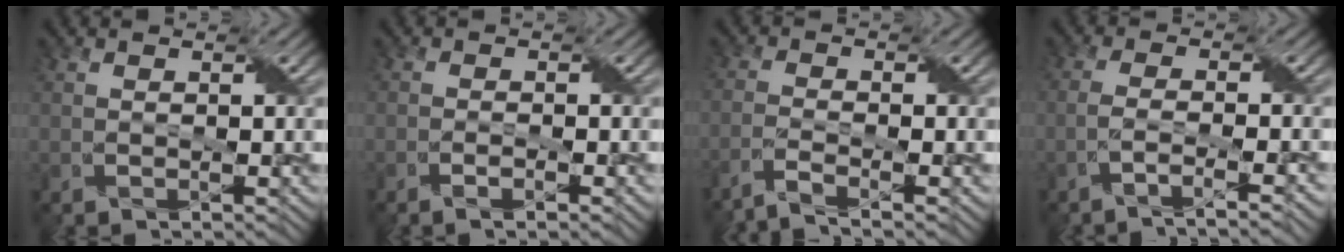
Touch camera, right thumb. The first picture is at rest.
{"total": 1.9, "force": [-1.3, 0.1, 1.3], "torque": [-0.025, 0.008, -0.030]}
{"total": 3.7, "force": [-2.9, 0.5, 2.2], "torque": [-0.034, 0.003, -0.069]}
{"total": 4.3, "force": [-2.8, 0.6, 3.2], "torque": [-0.046, 0.008, -0.064]}